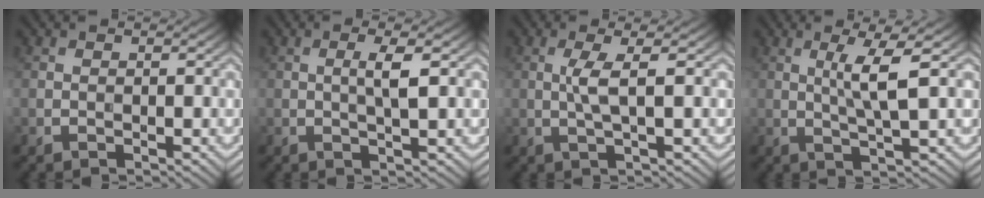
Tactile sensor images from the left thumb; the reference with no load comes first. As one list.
[{"total": 2.8, "force": [0.4, 0.3, 2.8], "torque": [-0.051, 0.004, 0.006]}, {"total": 3.2, "force": [0.4, 0.4, 3.2], "torque": [-0.067, 0.006, 0.006]}, {"total": 4.8, "force": [1.2, 0.4, 4.6], "torque": [-0.096, 0.006, 0.029]}]